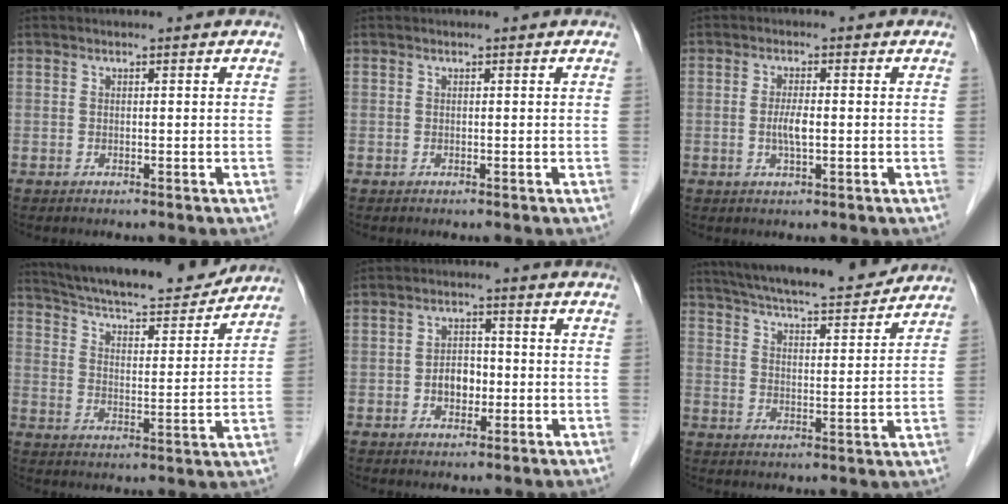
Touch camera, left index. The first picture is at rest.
{"total": 0.0}
{"total": 2.9, "force": [-0.9, 0.6, 2.7], "torque": [-0.057, -0.007, -0.015]}
{"total": 18.5, "force": [16.9, 3.3, 6.7], "torque": [-0.109, -0.002, 0.241]}
{"total": 4.0, "force": [-1.5, 2.7, 2.6], "torque": [-0.047, 0.004, -0.025]}
{"total": 17.0, "force": [15.4, 1.9, 6.9], "torque": [-0.116, 0.007, 0.224]}